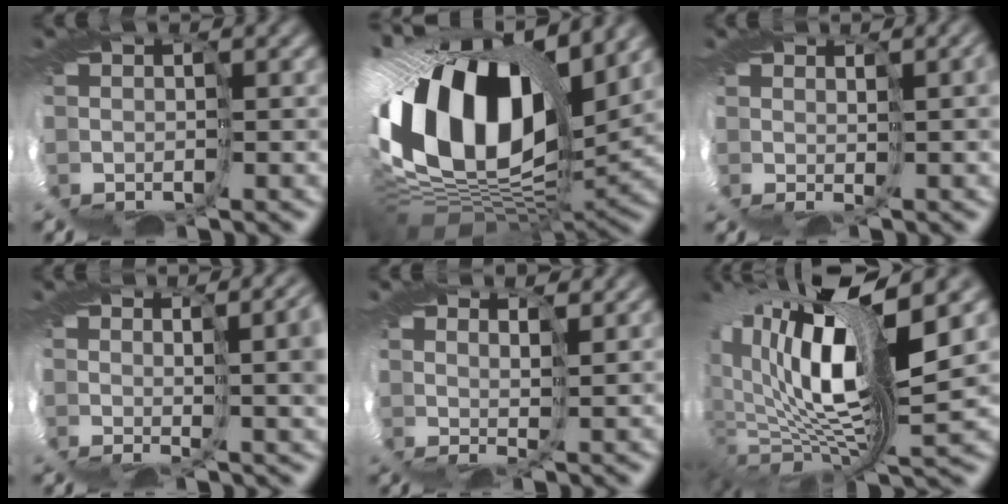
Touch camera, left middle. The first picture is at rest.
{"total": 17.2, "force": [5.1, 10.4, 12.7], "torque": [-0.270, -0.006, 0.084]}
{"total": 3.1, "force": [1.2, 0.6, 2.7], "torque": [-0.042, 0.007, 0.018]}
{"total": 6.0, "force": [1.6, 1.7, 5.5], "torque": [-0.068, 0.010, 0.028]}
{"total": 4.0, "force": [3.2, 1.0, 2.1], "torque": [-0.027, 0.018, 0.032]}
{"total": 14.6, "force": [6.1, 5.1, 12.2], "torque": [-0.261, 0.006, 0.120]}